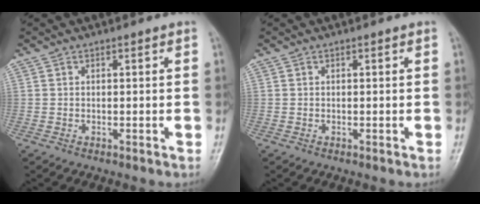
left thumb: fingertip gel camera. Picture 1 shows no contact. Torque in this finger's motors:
{"motor_torque": [-0.04, -0.02, -0.01, 0.02, 0.00]}